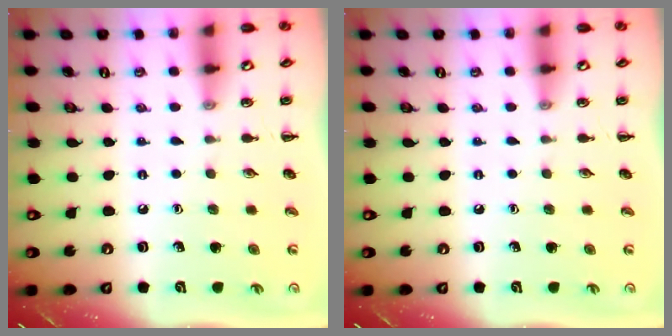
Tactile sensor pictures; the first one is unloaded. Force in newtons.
{"total": 0.0}